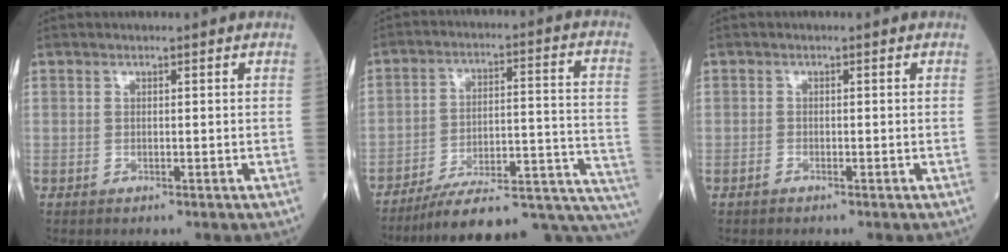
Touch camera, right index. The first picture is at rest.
{"total": 24.3, "force": [-21.5, 2.9, 10.9], "torque": [-0.076, 0.035, -0.298]}
{"total": 0.5, "force": [-0.5, 0.2, 0.1], "torque": [-0.001, 0.000, -0.010]}